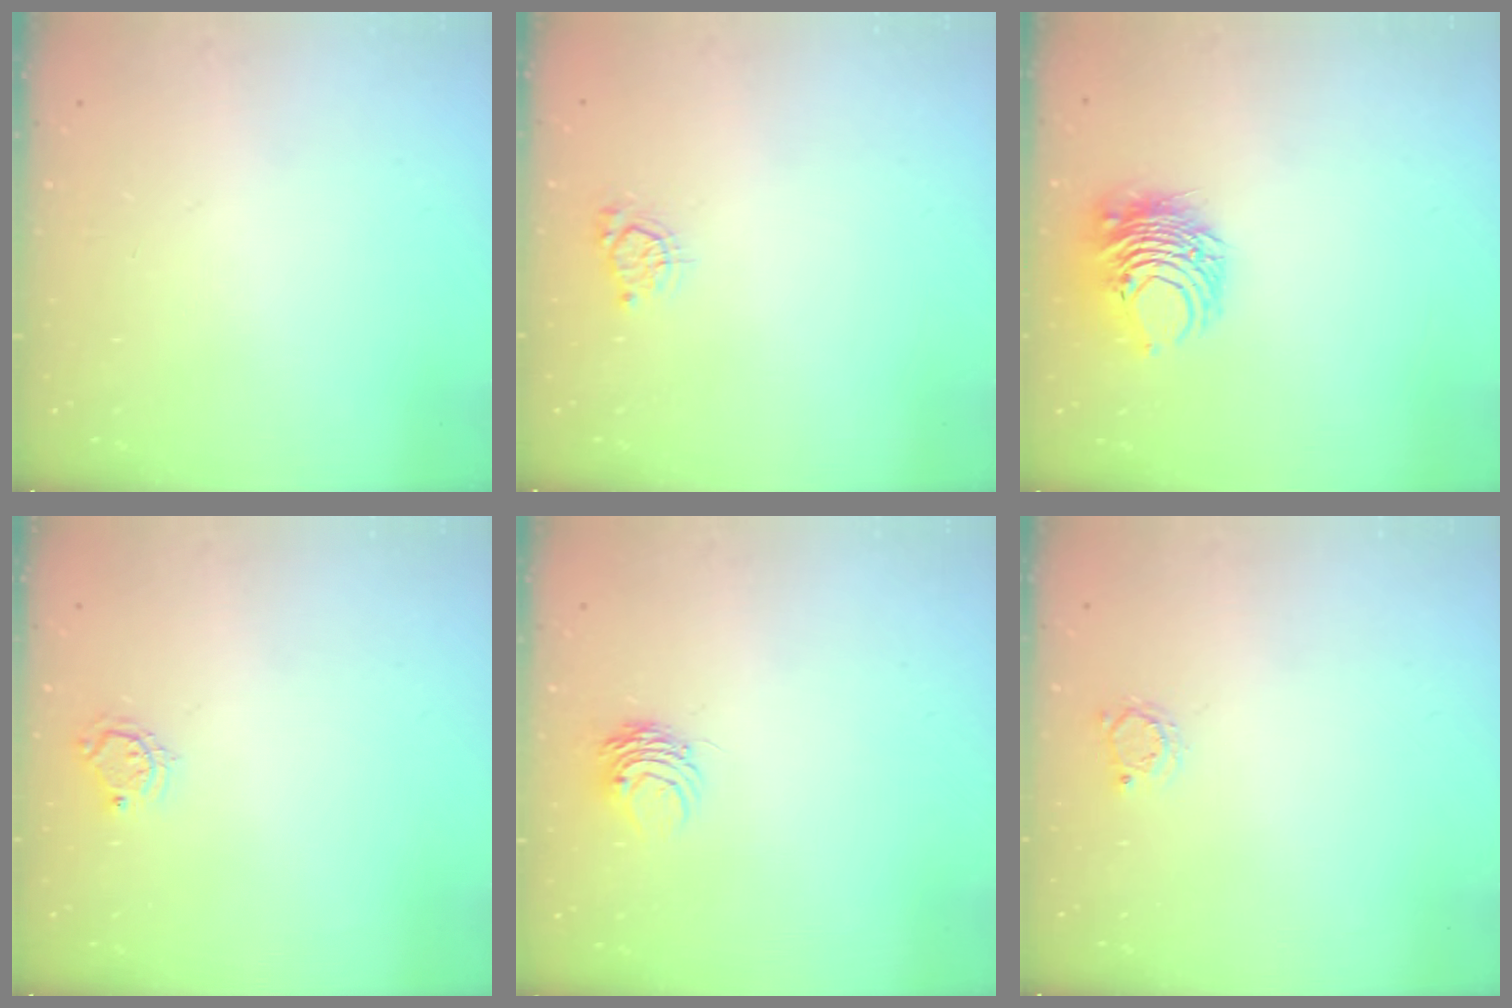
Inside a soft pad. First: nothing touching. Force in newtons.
{"total": 6.2, "press": 6.2, "slide": 0.8}
{"total": 8.4, "press": 8.4, "slide": 0.8}
{"total": 5.1, "press": 5.1, "slide": 0.4}
{"total": 5.4, "press": 5.4, "slide": 0.3}
{"total": 2.6, "press": 2.6, "slide": 0.4}